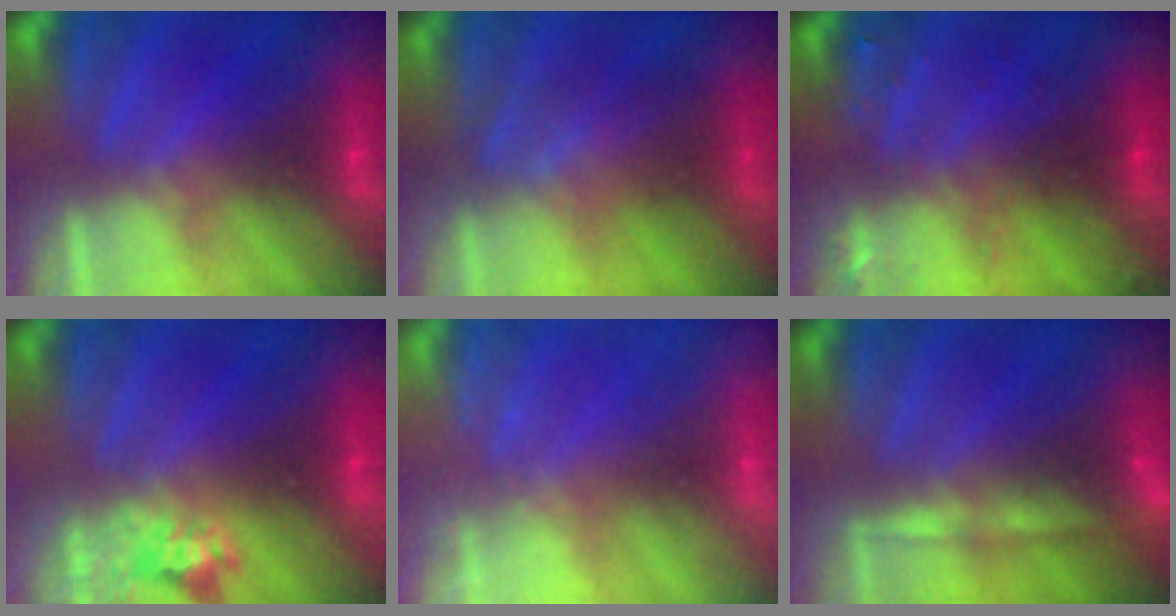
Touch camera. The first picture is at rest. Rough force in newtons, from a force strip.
{"total": 3.2}
{"total": 2.9}
{"total": 2.4}
{"total": 2.4}
{"total": 6.8}